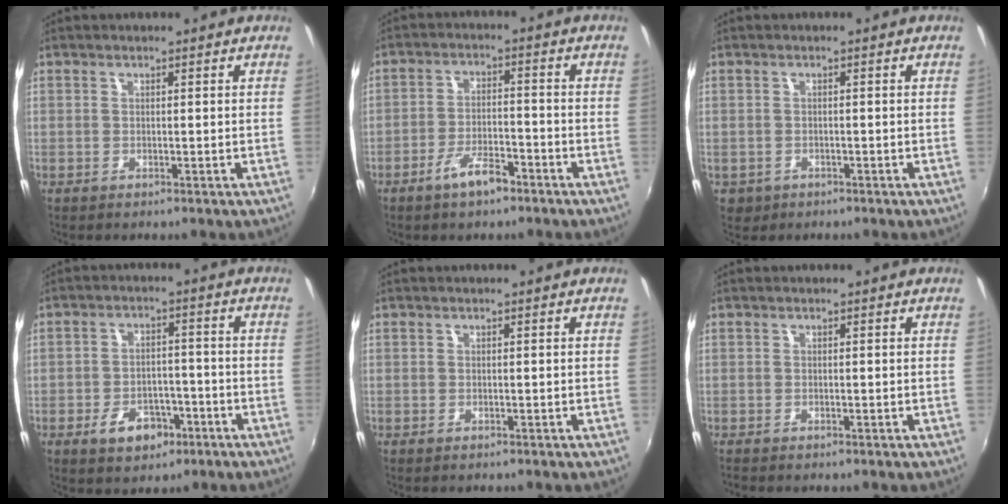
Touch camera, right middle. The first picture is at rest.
{"total": 6.1, "force": [-4.3, 1.9, 4.0], "torque": [-0.083, 0.002, -0.071]}
{"total": 2.9, "force": [-1.0, 2.6, 1.0], "torque": [-0.029, -0.004, -0.009]}
{"total": 7.2, "force": [-3.9, 4.6, 3.9], "torque": [-0.084, 0.011, -0.051]}
{"total": 0.0}
{"total": 0.0}